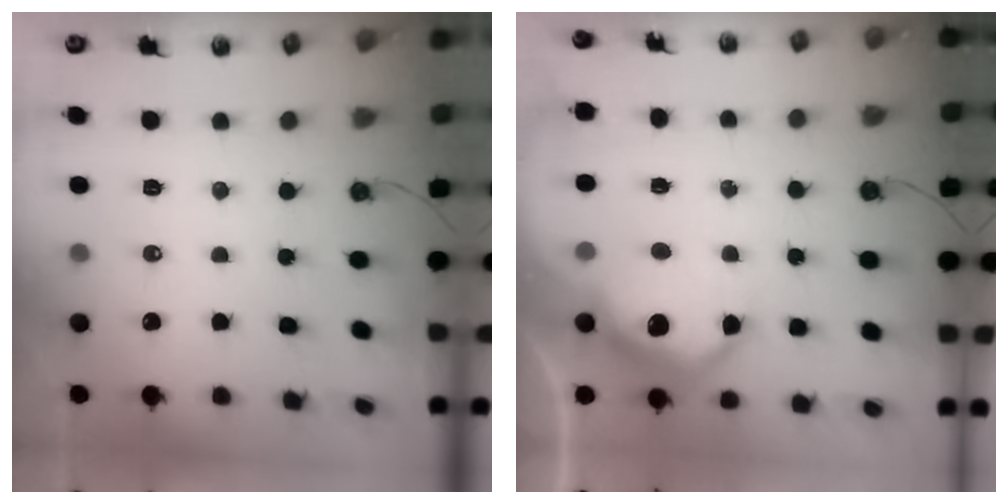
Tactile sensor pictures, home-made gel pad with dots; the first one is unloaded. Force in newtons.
{"total": 12.5, "press": 12.5, "slide": 0.6}